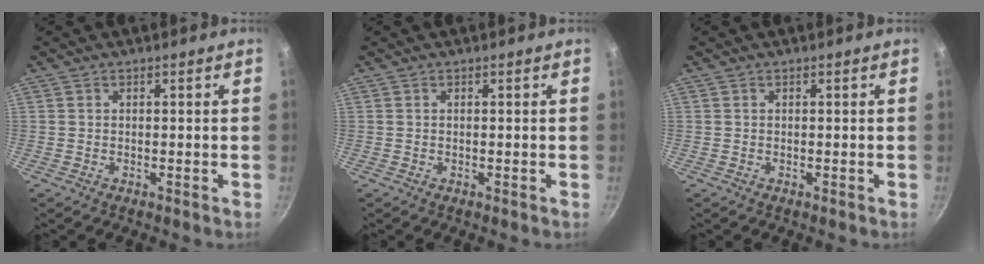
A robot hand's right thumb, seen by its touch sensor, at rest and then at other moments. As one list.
[{"total": 0.0}, {"total": 0.0}]